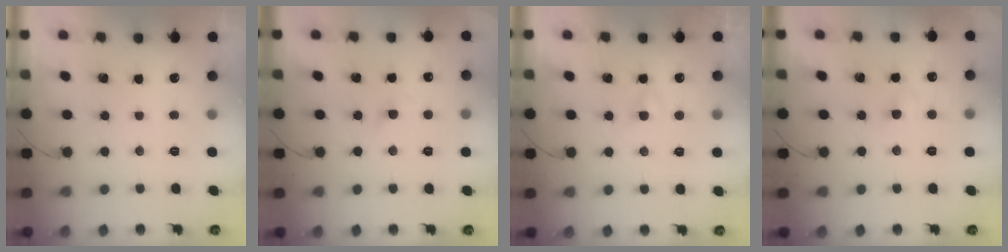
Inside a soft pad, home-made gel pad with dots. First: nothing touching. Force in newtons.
{"total": 1.9, "press": 1.7, "slide": 0.8}
{"total": 1.9, "press": 1.7, "slide": 0.9}
{"total": 3.0, "press": 2.8, "slide": 1.3}